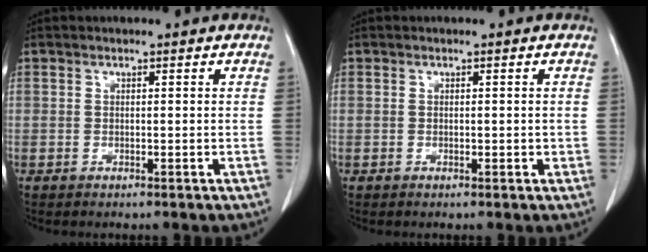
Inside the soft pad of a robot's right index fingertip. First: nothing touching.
{"total": 1.0, "force": [0.0, 0.6, 0.7], "torque": [-0.008, 0.003, 0.000]}